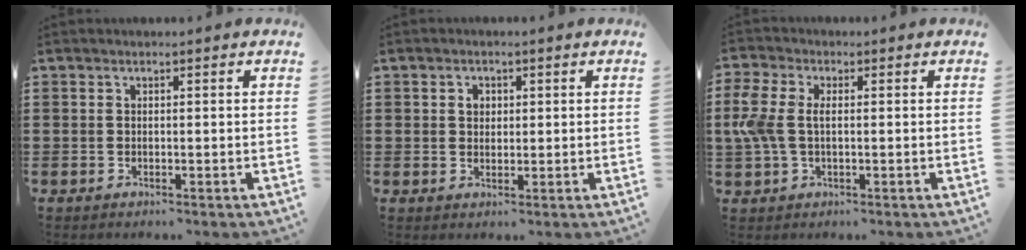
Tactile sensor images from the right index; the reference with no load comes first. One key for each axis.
{"total": 1.7, "fx": 0.5, "fy": 1.4, "fz": 0.9, "tx": -0.022, "ty": 0.009, "tz": 0.008}
{"total": 5.2, "fx": -0.1, "fy": 2.8, "fz": 4.4, "tx": -0.121, "ty": -0.006, "tz": -0.012}